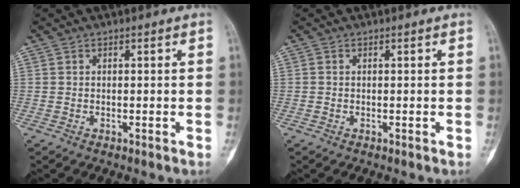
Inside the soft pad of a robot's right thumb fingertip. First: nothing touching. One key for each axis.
{"total": 0.0}